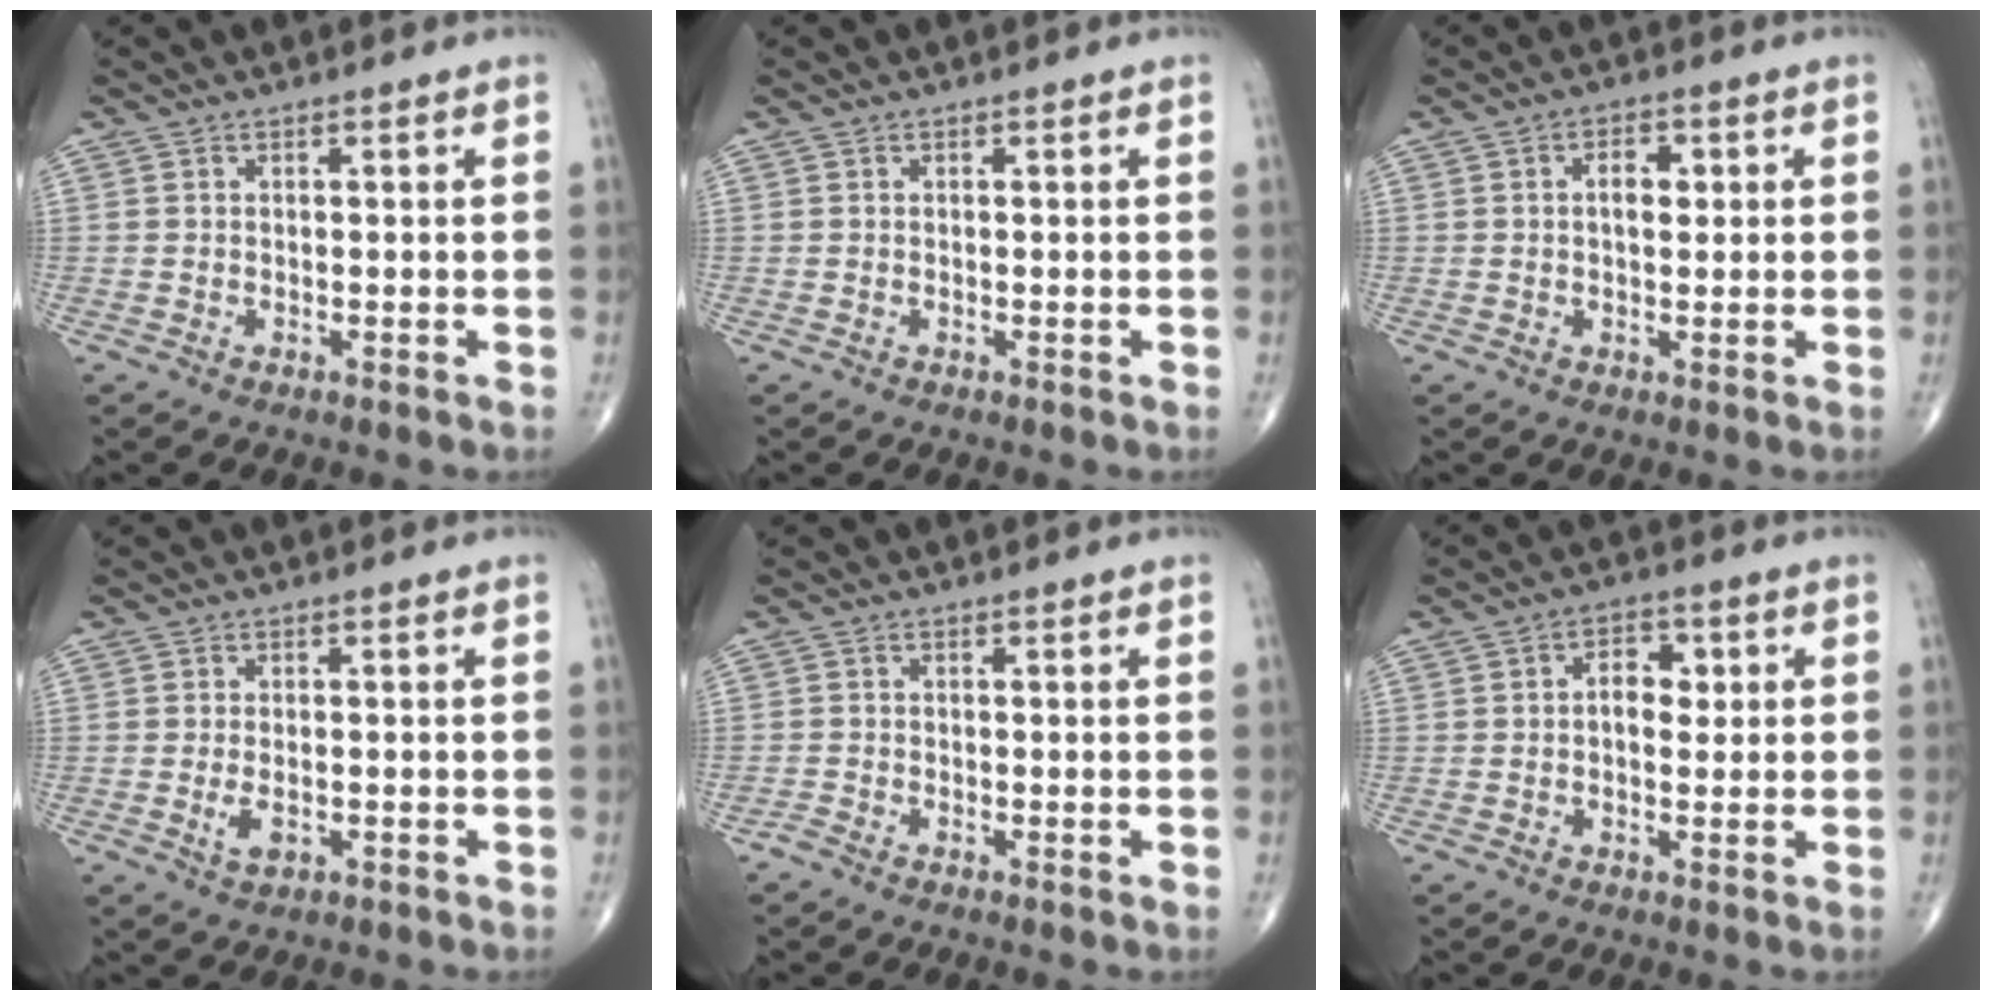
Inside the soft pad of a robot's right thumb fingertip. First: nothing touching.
{"total": 0.0}
{"total": 4.1, "force": [0.8, 2.4, 3.3], "torque": [-0.043, 0.004, 0.009]}
{"total": 2.9, "force": [-0.7, 1.5, 2.4], "torque": [-0.044, -0.003, -0.011]}
{"total": 1.2, "force": [-0.9, 0.3, 0.7], "torque": [-0.021, -0.004, -0.025]}
{"total": 5.0, "force": [0.6, 3.4, 3.7], "torque": [-0.036, 0.009, 0.003]}